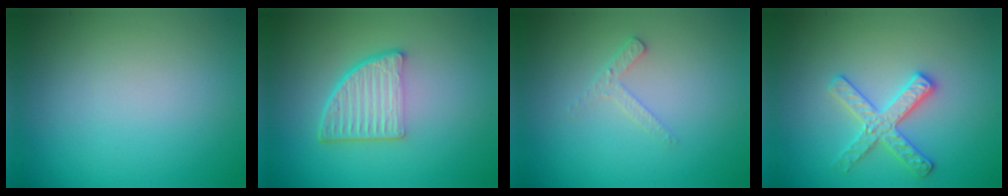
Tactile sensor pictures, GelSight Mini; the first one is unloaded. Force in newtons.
{"total": 4.9, "press": 3.4, "slide": 3.6}
{"total": 1.6, "press": 1.5, "slide": 0.4}
{"total": 2.9, "press": 2.8, "slide": 0.6}